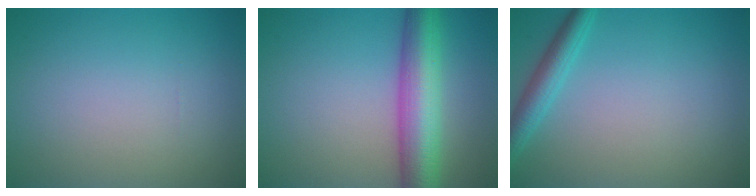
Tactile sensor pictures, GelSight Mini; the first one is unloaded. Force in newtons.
{"total": 7.7, "press": 7.7, "slide": 0.2}
{"total": 2.7, "press": 2.7, "slide": 0.1}